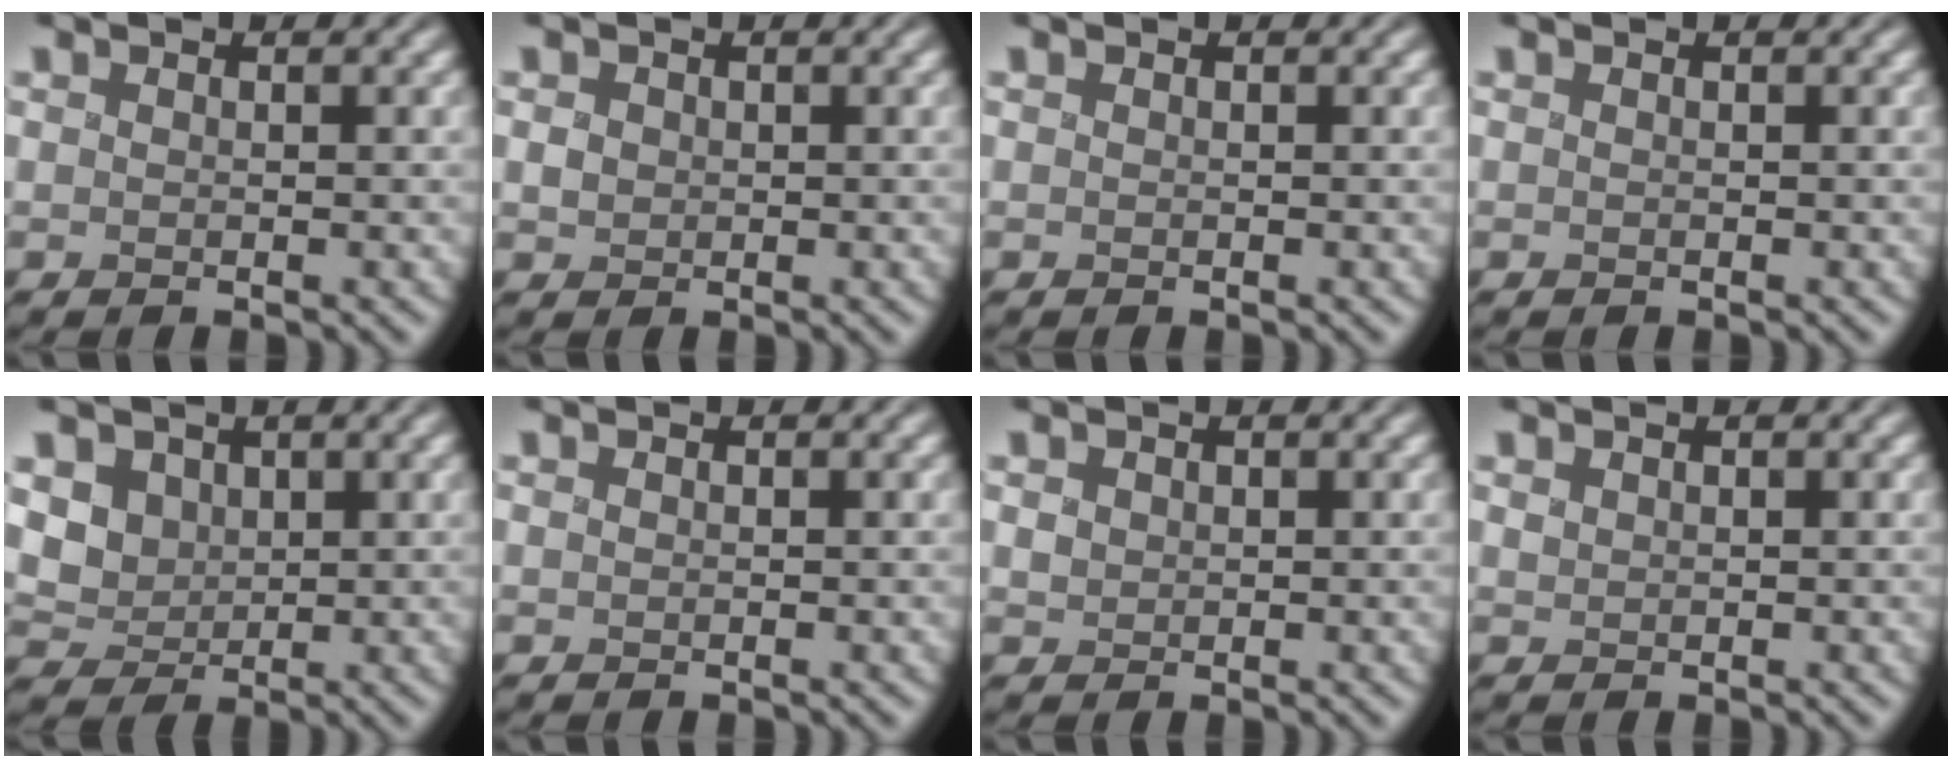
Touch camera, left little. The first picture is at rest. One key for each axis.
{"total": 1.1, "fx": -0.1, "fy": 1.0, "fz": 0.4, "tx": -0.007, "ty": -0.001, "tz": 0.000}
{"total": 0.0}
{"total": 0.0}
{"total": 3.7, "fx": 0.7, "fy": 3.2, "fz": 1.8, "tx": -0.044, "ty": -0.003, "tz": 0.006}
{"total": 0.0}
{"total": 0.9, "fx": 0.2, "fy": 0.9, "fz": 0.3, "tx": -0.007, "ty": -0.001, "tz": 0.006}
{"total": 0.5, "fx": 0.3, "fy": 0.4, "fz": 0.1, "tx": -0.005, "ty": 0.001, "tz": 0.010}